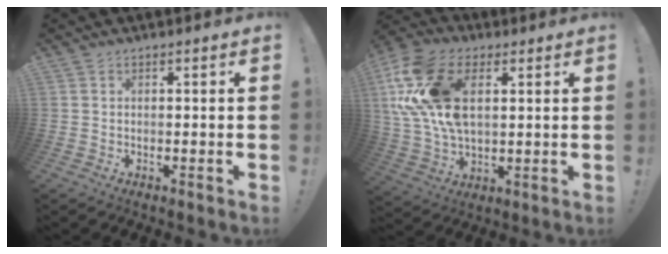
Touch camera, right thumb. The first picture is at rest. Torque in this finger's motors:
{"motor_torque": [1.37, 1.43, 1.81, 0.37, 0.66]}